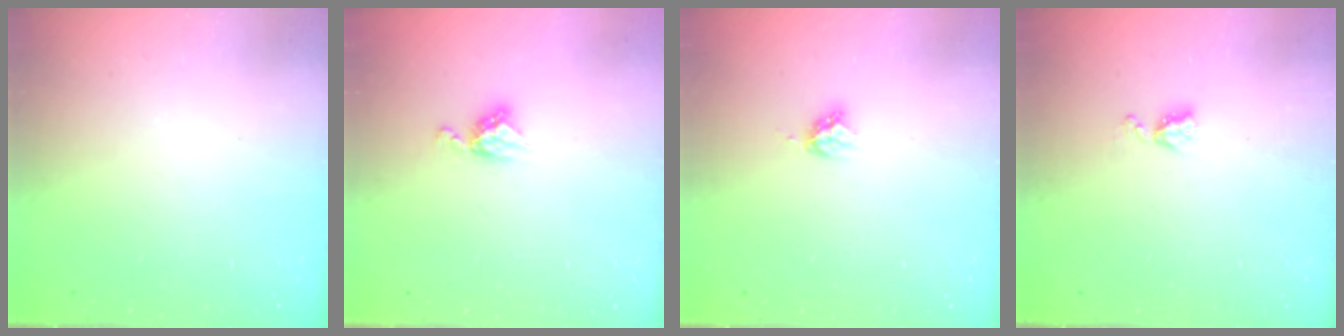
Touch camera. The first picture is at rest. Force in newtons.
{"total": 6.1, "press": 6.1, "slide": 0.4}
{"total": 3.9, "press": 3.9, "slide": 0.1}
{"total": 4.5, "press": 4.5, "slide": 0.5}